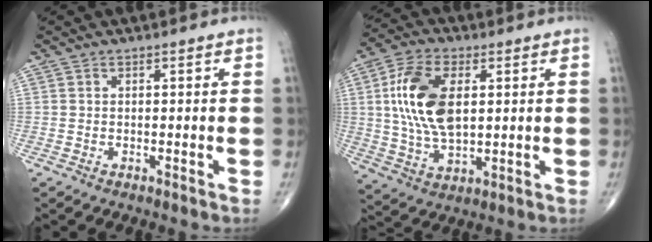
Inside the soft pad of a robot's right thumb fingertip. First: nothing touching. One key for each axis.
{"total": 14.6, "fx": 2.6, "fy": 7.9, "fz": 12.0, "tx": -0.234, "ty": -0.002, "tz": 0.051}